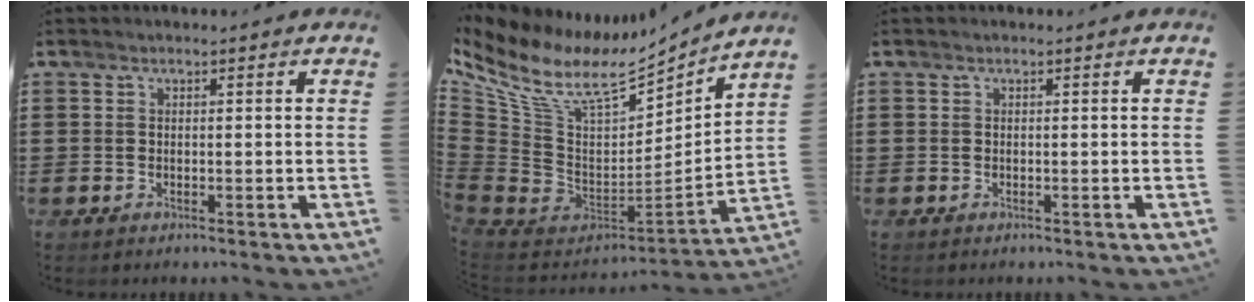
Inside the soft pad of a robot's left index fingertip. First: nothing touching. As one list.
[{"total": 12.7, "force": [7.5, 5.8, 8.5], "torque": [-0.208, -0.056, 0.126]}, {"total": 0.0}]